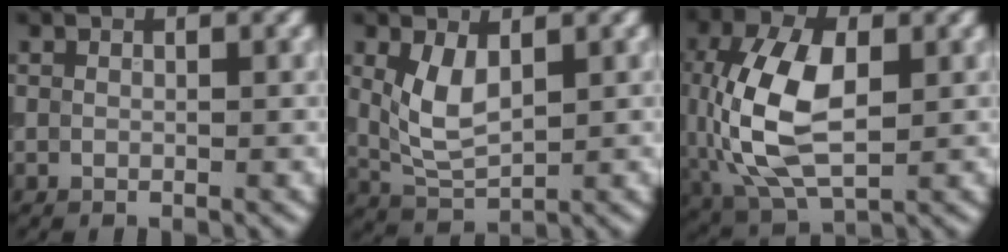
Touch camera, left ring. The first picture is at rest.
{"total": 3.9, "force": [1.0, 1.9, 3.2], "torque": [-0.075, -0.004, 0.024]}
{"total": 9.8, "force": [-0.2, 5.5, 8.1], "torque": [-0.181, 0.004, -0.003]}